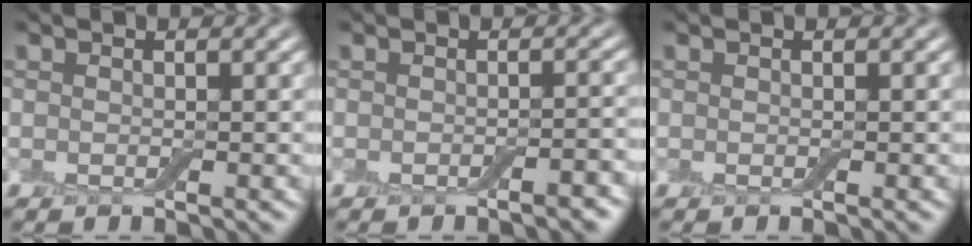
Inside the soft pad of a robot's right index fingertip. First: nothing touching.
{"total": 1.9, "force": [-1.0, 0.5, 1.5], "torque": [-0.016, 0.004, -0.014]}
{"total": 0.0}